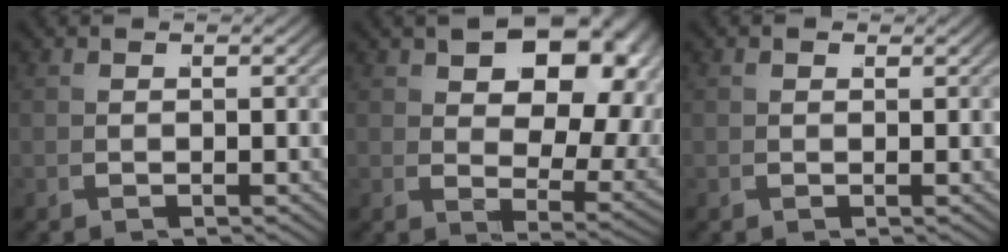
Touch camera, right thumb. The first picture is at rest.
{"total": 9.5, "force": [3.5, 5.3, 7.1], "torque": [-0.098, -0.012, 0.062]}
{"total": 0.8, "force": [0.6, 0.4, 0.4], "torque": [-0.008, 0.002, 0.012]}